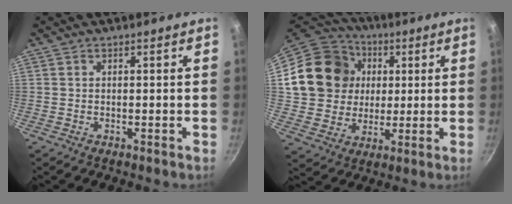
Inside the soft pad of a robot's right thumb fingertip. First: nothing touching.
{"total": 19.0, "force": [3.7, 16.7, 8.3], "torque": [-0.139, 0.021, 0.067]}